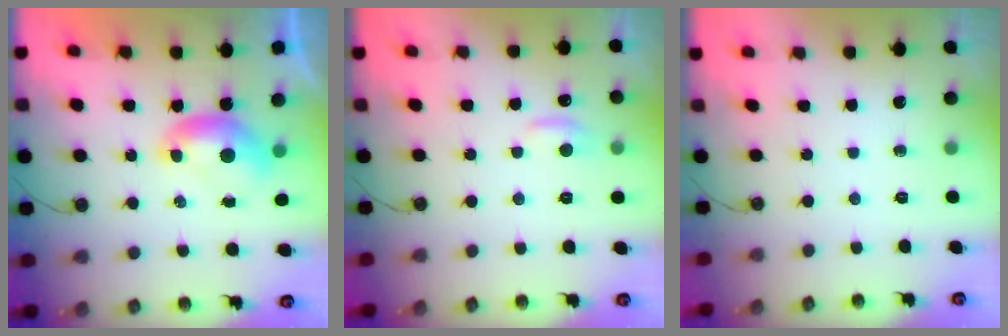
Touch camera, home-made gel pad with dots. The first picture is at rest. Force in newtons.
{"total": 1.1, "press": 0.8, "slide": 0.6}
{"total": 0.0}